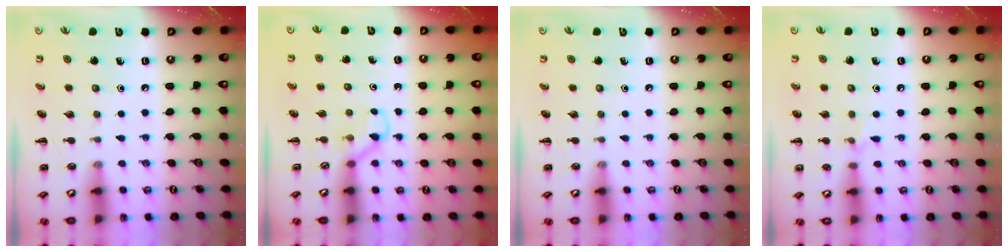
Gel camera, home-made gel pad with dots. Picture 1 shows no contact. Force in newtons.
{"total": 2.5, "press": 2.3, "slide": 0.9}
{"total": 0.0}
{"total": 5.2, "press": 5.0, "slide": 1.6}